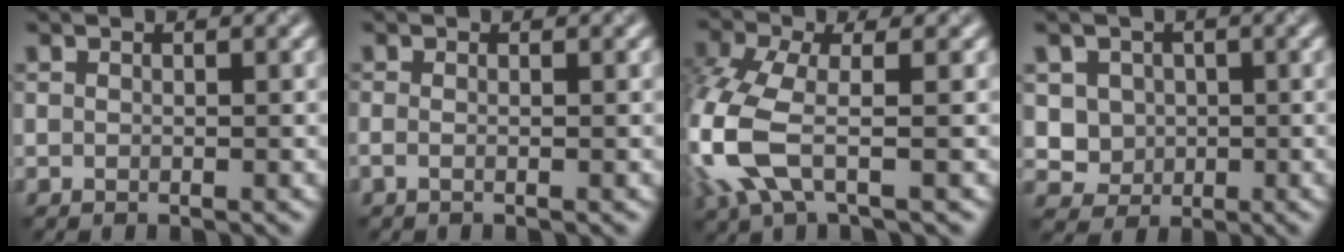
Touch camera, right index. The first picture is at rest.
{"total": 0.6, "force": [-0.3, 0.0, 0.5], "torque": [-0.016, -0.005, -0.008]}
{"total": 6.6, "force": [-2.3, 2.7, 5.6], "torque": [-0.168, -0.004, -0.057]}
{"total": 2.9, "force": [0.2, 2.7, 0.9], "torque": [-0.019, -0.008, 0.007]}